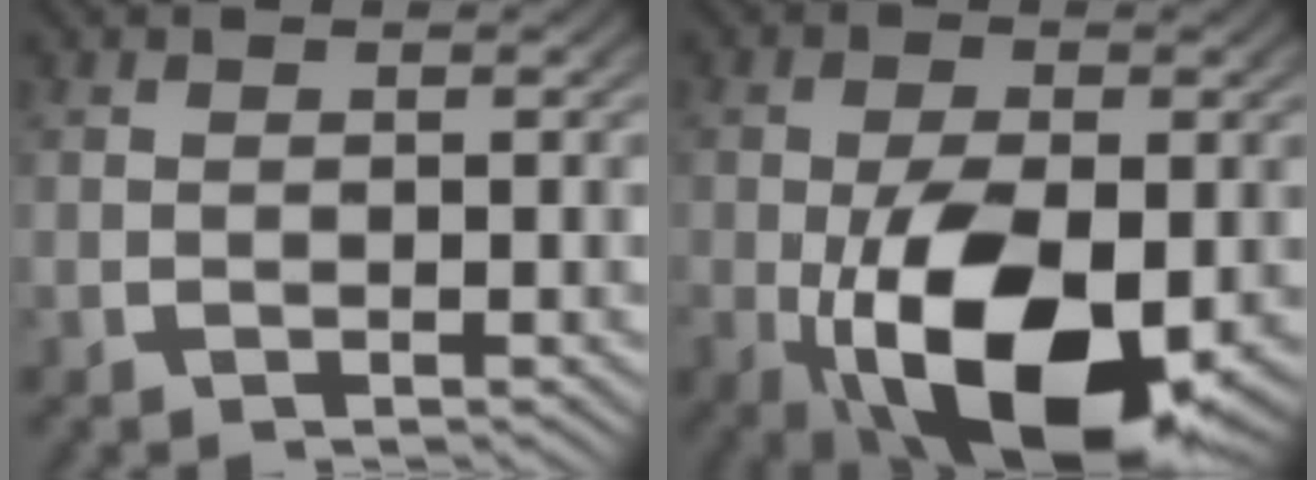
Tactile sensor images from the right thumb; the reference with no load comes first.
{"total": 14.8, "force": [-4.1, 8.4, 11.5], "torque": [-0.217, -0.067, -0.032]}